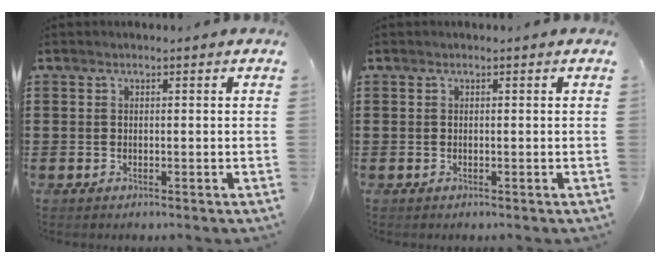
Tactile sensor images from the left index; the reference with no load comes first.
{"total": 0.0}